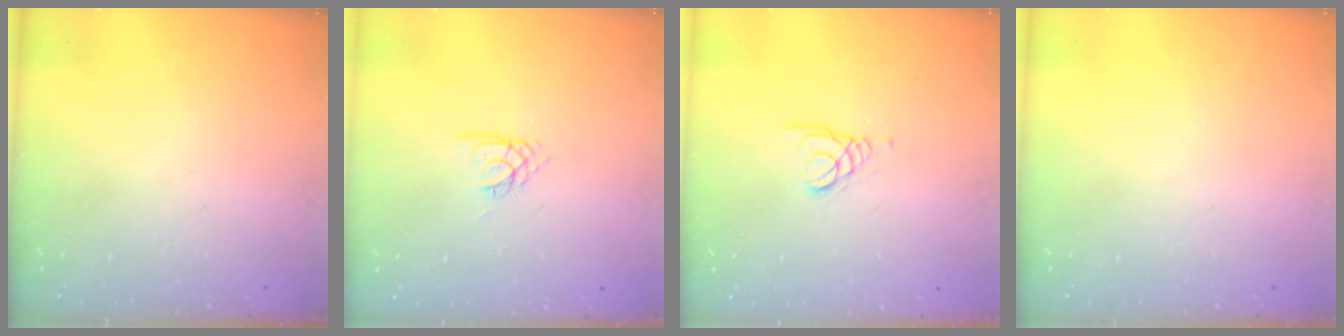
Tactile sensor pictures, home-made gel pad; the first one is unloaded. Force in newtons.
{"total": 2.1, "press": 2.1, "slide": 0.4}
{"total": 1.5, "press": 1.5, "slide": 0.1}
{"total": 0.0}